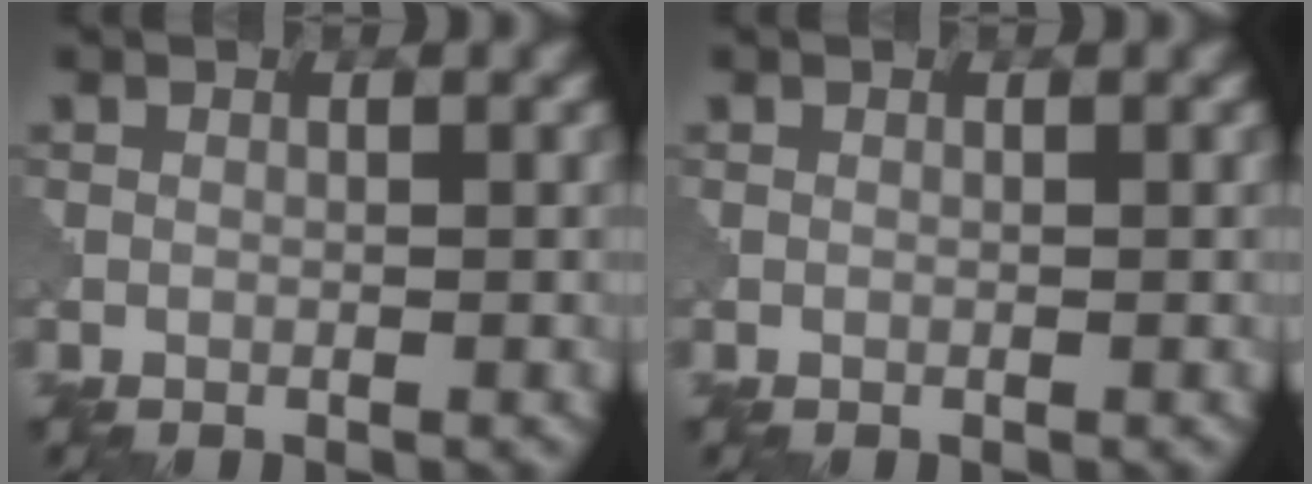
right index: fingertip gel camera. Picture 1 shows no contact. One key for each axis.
{"total": 0.0}